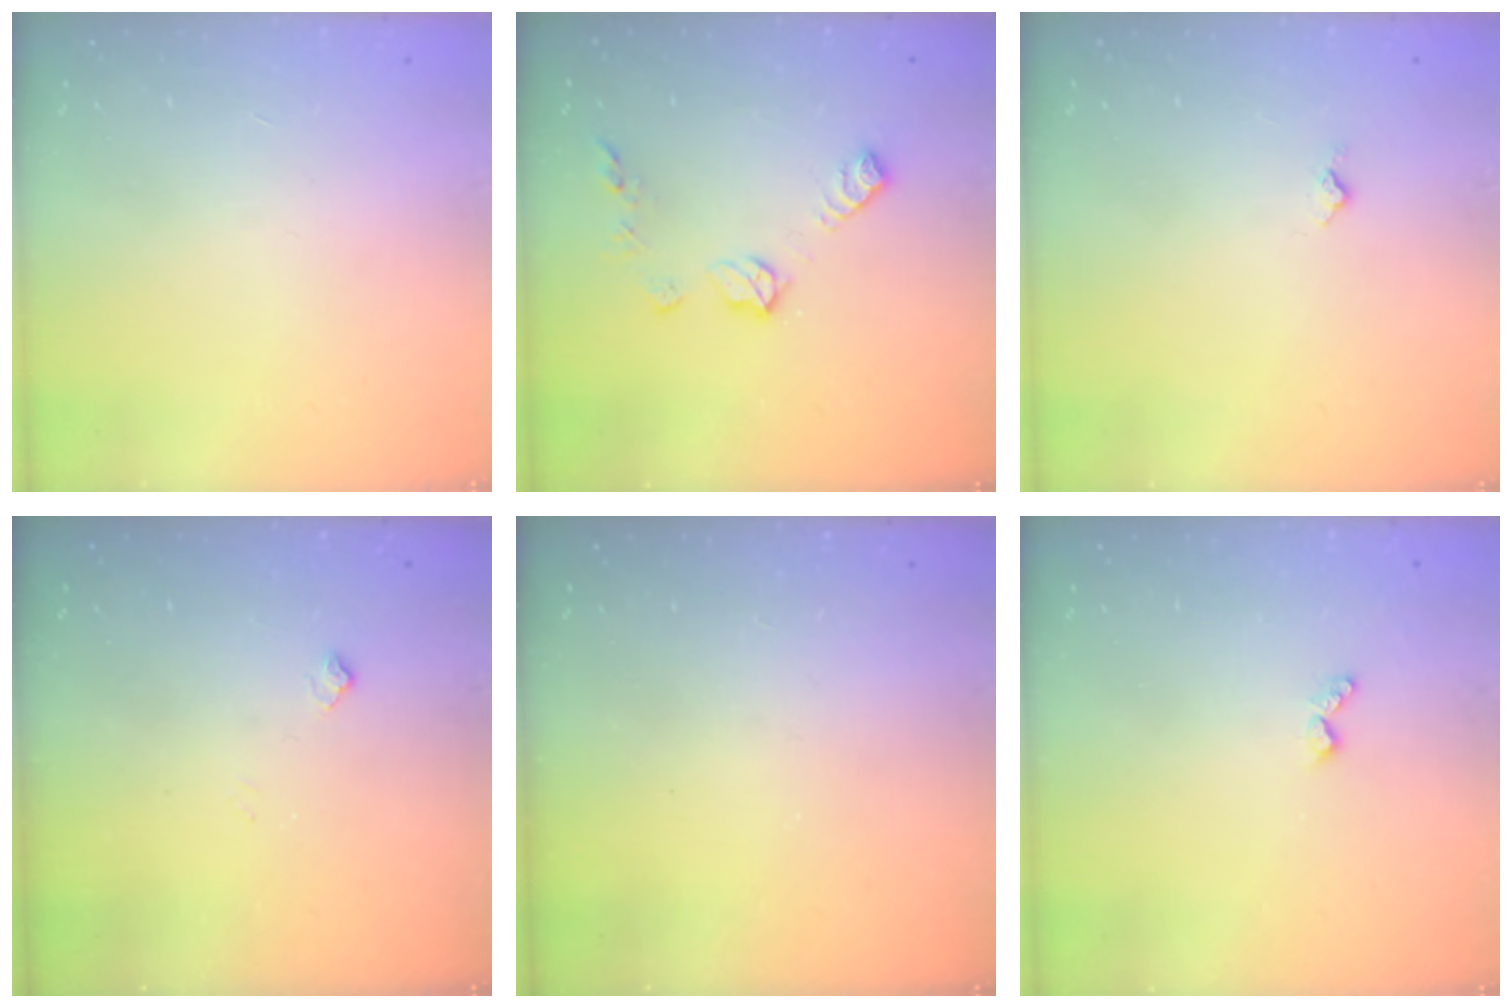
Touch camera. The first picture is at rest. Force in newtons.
{"total": 9.2, "press": 9.2, "slide": 0.3}
{"total": 3.3, "press": 3.2, "slide": 0.5}
{"total": 5.4, "press": 5.3, "slide": 0.7}
{"total": 0.0}
{"total": 3.8, "press": 3.8, "slide": 0.6}